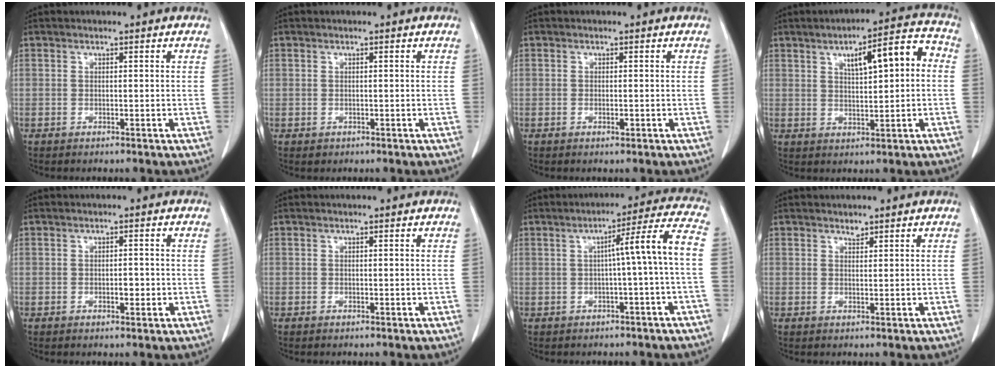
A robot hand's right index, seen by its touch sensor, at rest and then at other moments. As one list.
[{"total": 1.0, "force": [-0.2, 1.0, 0.2], "torque": [-0.002, 0.003, 0.003]}, {"total": 1.1, "force": [-0.4, 0.5, 0.9], "torque": [-0.018, -0.001, -0.004]}, {"total": 10.1, "force": [2.2, 2.9, 9.4], "torque": [-0.133, 0.032, 0.034]}, {"total": 2.1, "force": [-0.5, 1.0, 1.8], "torque": [-0.029, 0.001, -0.005]}, {"total": 0.0}, {"total": 8.8, "force": [-0.7, -1.0, 8.7], "torque": [-0.122, 0.024, -0.009]}, {"total": 1.1, "force": [0.9, 0.5, 0.3], "torque": [-0.003, -0.004, 0.016]}]